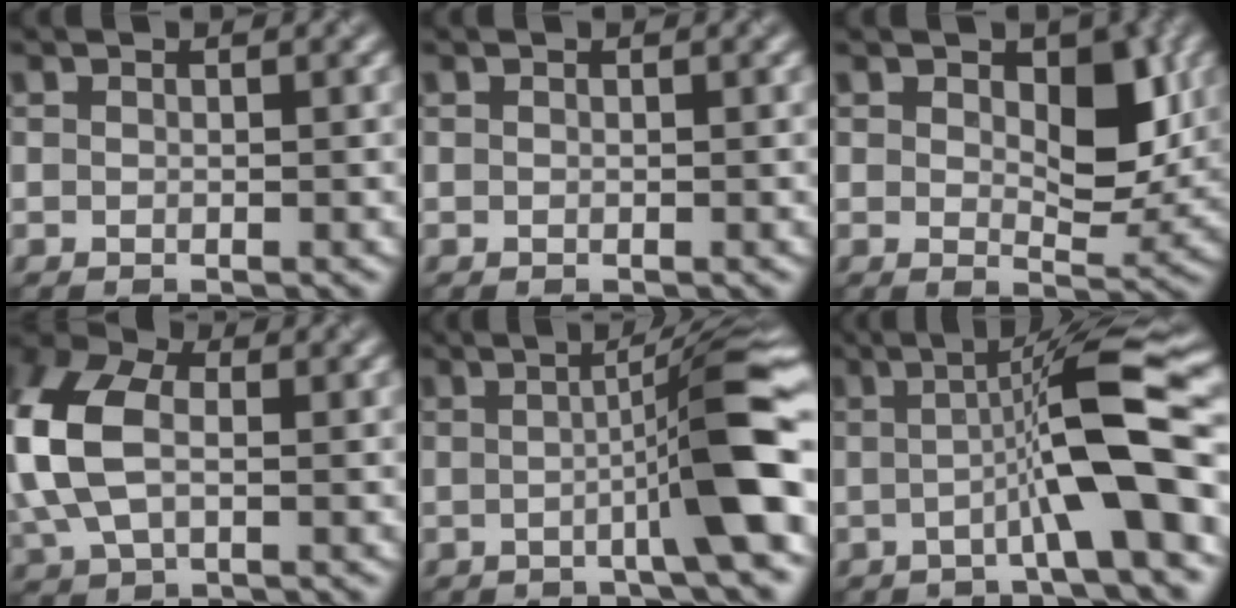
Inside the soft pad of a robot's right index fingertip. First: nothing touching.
{"total": 0.0}
{"total": 4.4, "force": [1.3, 2.2, 3.6], "torque": [-0.051, -0.003, 0.027]}
{"total": 7.5, "force": [0.4, 5.2, 5.5], "torque": [-0.159, 0.015, 0.008]}
{"total": 8.1, "force": [-1.1, 0.9, 7.9], "torque": [-0.100, 0.012, -0.018]}
{"total": 8.8, "force": [-1.4, 1.1, 8.6], "torque": [-0.113, 0.016, -0.024]}